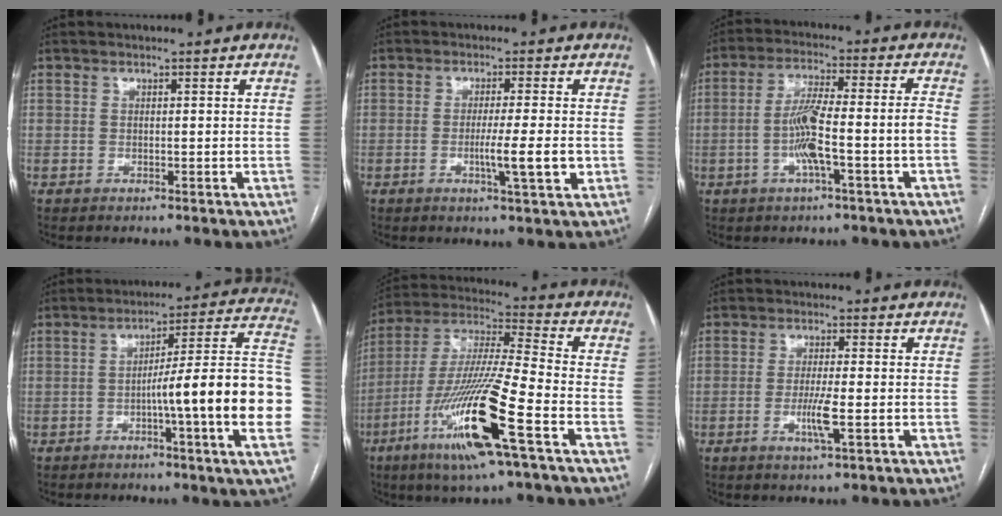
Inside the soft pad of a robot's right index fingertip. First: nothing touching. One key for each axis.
{"total": 5.7, "fx": -1.3, "fy": -0.2, "fz": 5.5, "tx": -0.091, "ty": -0.009, "tz": -0.020}
{"total": 9.0, "fx": -2.7, "fy": 0.0, "fz": 8.6, "tx": -0.167, "ty": 0.018, "tz": -0.047}
{"total": 18.8, "fx": -3.8, "fy": -1.2, "fz": 18.4, "tx": -0.200, "ty": 0.020, "tz": -0.060}
{"total": 18.7, "fx": -8.3, "fy": 0.2, "fz": 16.8, "tx": -0.359, "ty": -0.031, "tz": -0.160}
{"total": 4.2, "fx": -1.3, "fy": -0.2, "fz": 4.0, "tx": -0.079, "ty": -0.009, "tz": -0.024}